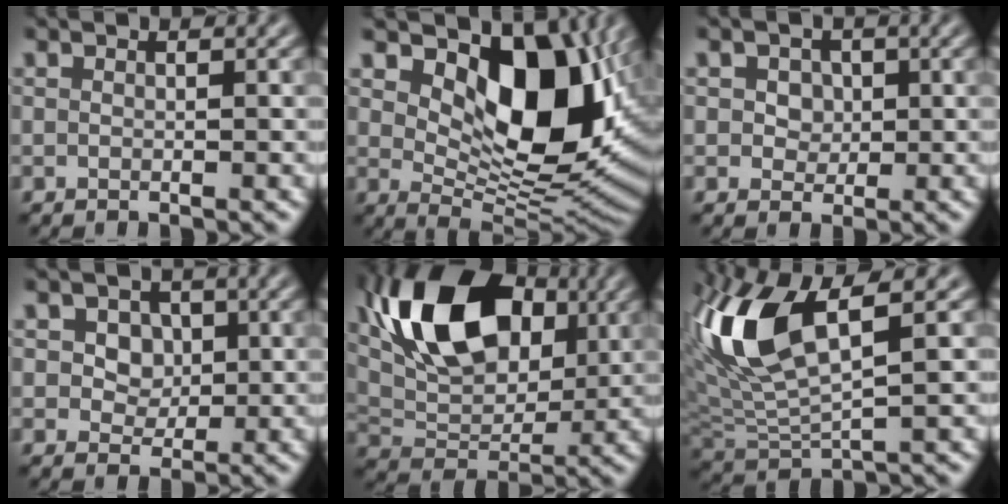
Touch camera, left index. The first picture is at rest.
{"total": 11.3, "force": [3.6, 6.2, 8.7], "torque": [-0.122, -0.016, 0.062]}
{"total": 2.7, "force": [0.8, 2.1, 1.4], "torque": [-0.024, 0.008, 0.000]}
{"total": 4.2, "force": [1.3, 3.3, 2.3], "torque": [-0.042, 0.005, 0.012]}
{"total": 13.0, "force": [4.4, 7.7, 9.4], "torque": [-0.175, 0.019, 0.070]}
{"total": 9.6, "force": [3.6, 3.5, 8.2], "torque": [-0.189, 0.008, 0.070]}